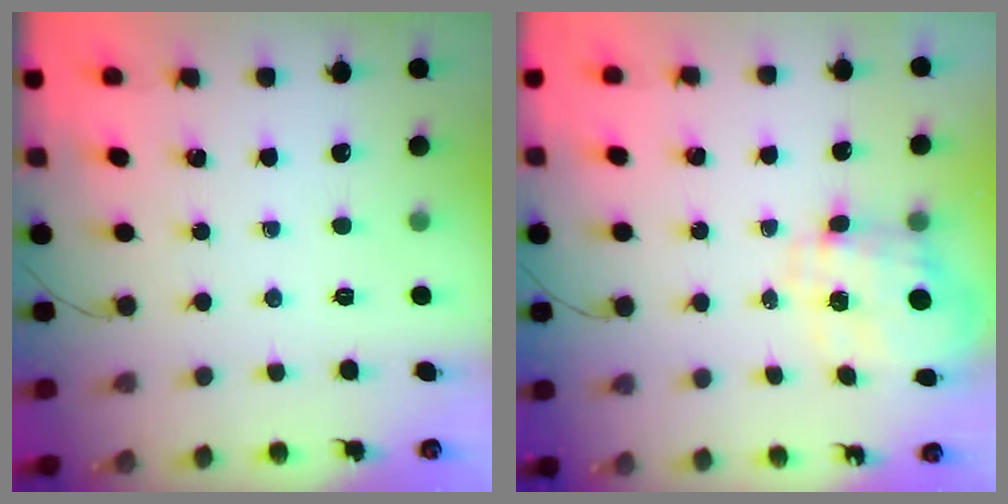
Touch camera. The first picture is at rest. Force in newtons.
{"total": 3.4, "press": 3.2, "slide": 1.1}